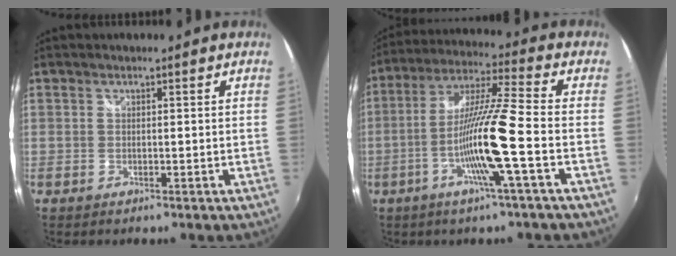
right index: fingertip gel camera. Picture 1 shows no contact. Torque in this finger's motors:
{"motor_torque": [1.38, 0.76, 0.82, 0.21]}